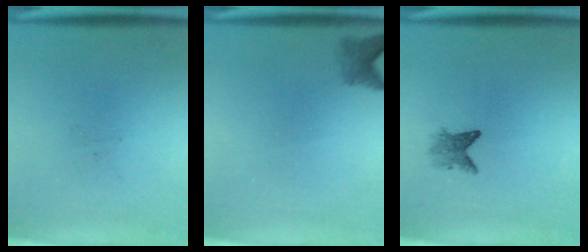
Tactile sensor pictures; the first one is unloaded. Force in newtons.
{"total": 2.0}
{"total": 2.2}